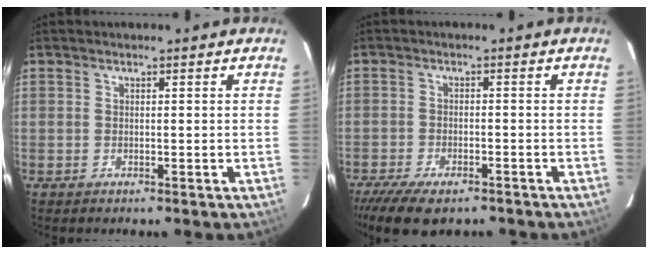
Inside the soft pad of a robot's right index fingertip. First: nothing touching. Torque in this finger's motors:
{"motor_torque": [1.19, -0.96, 0.43, 0.05]}